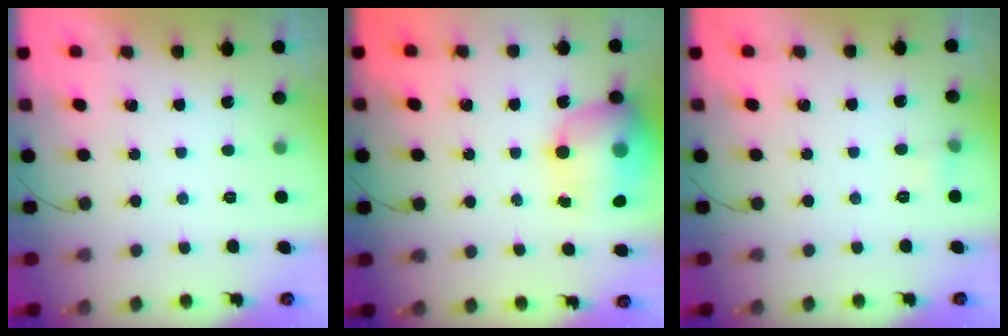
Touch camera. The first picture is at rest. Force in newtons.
{"total": 17.2, "press": 16.7, "slide": 4.1}
{"total": 4.1, "press": 3.9, "slide": 1.4}